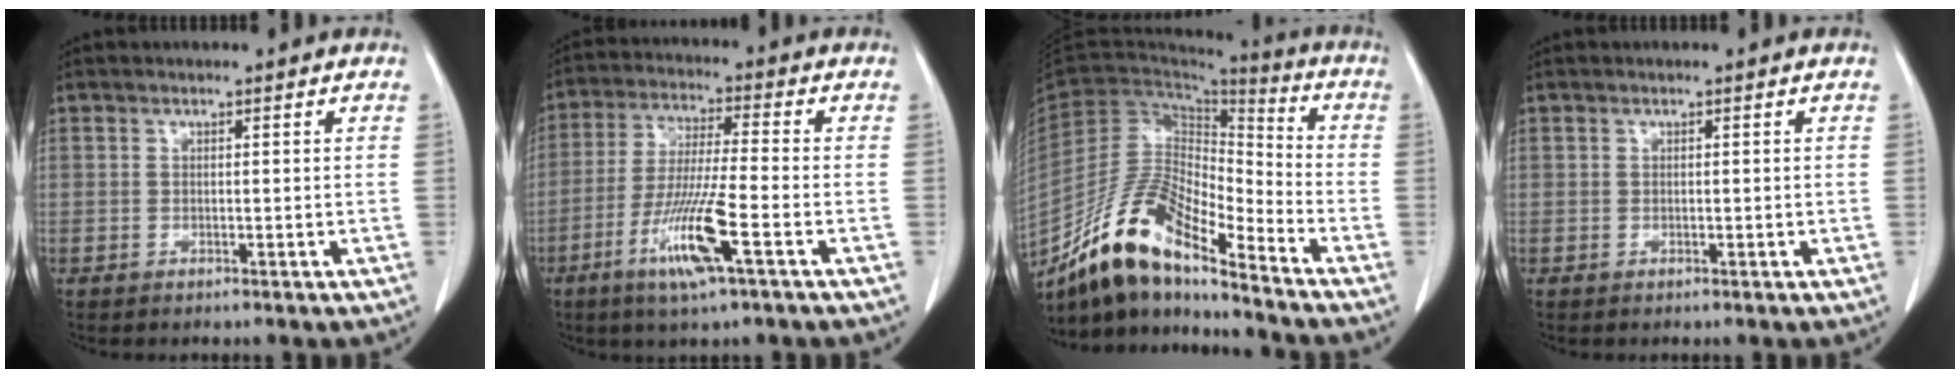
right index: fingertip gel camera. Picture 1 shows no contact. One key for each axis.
{"total": 11.2, "fx": -4.8, "fy": 0.3, "fz": 10.1, "tx": -0.200, "ty": -0.019, "tz": -0.094}
{"total": 15.8, "fx": -12.5, "fy": 3.4, "fz": 9.0, "tx": -0.170, "ty": 0.010, "tz": -0.231}
{"total": 0.0}